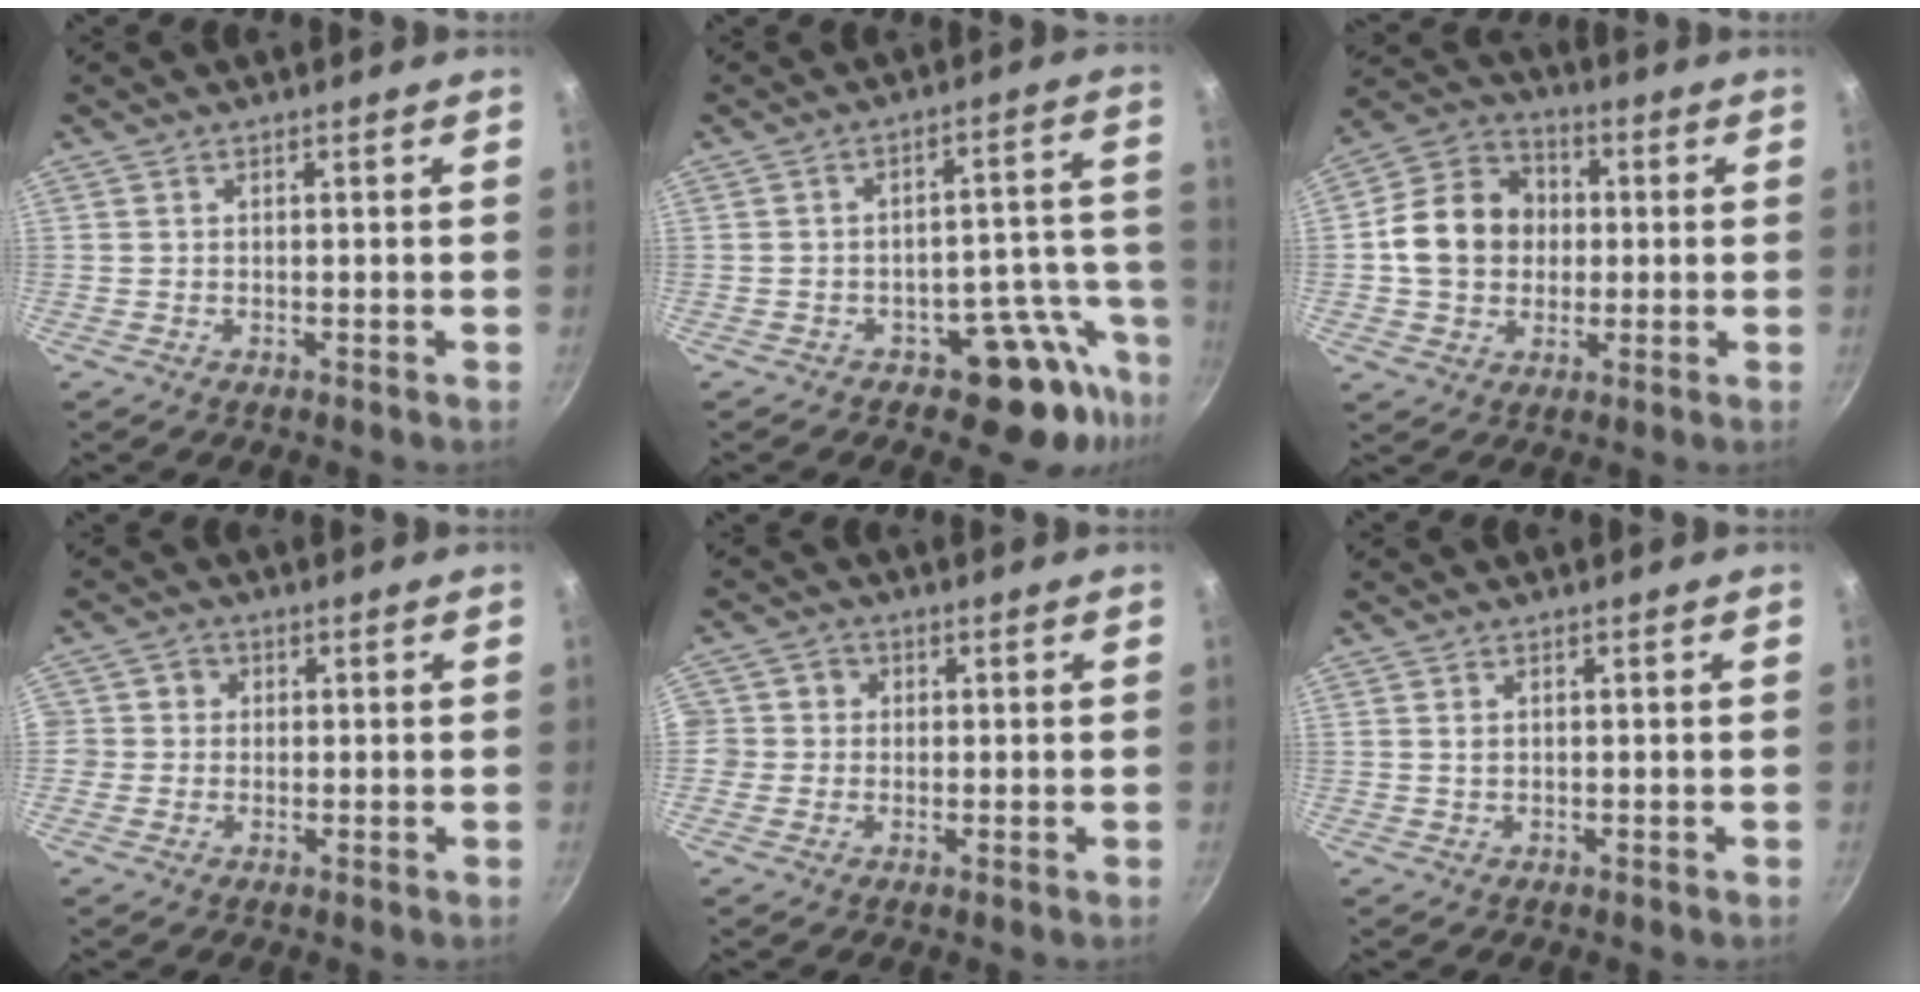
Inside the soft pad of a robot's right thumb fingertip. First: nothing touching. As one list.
[{"total": 11.1, "force": [-7.2, 5.1, 6.8], "torque": [-0.037, 0.084, -0.095]}, {"total": 14.1, "force": [0.1, 11.8, 7.8], "torque": [-0.115, 0.025, -0.003]}, {"total": 4.1, "force": [0.4, 4.0, 0.5], "torque": [0.021, 0.008, 0.005]}, {"total": 5.1, "force": [0.4, 5.0, 0.7], "torque": [0.014, 0.012, 0.004]}, {"total": 0.6, "force": [0.2, 0.3, 0.4], "torque": [-0.008, 0.001, 0.006]}]